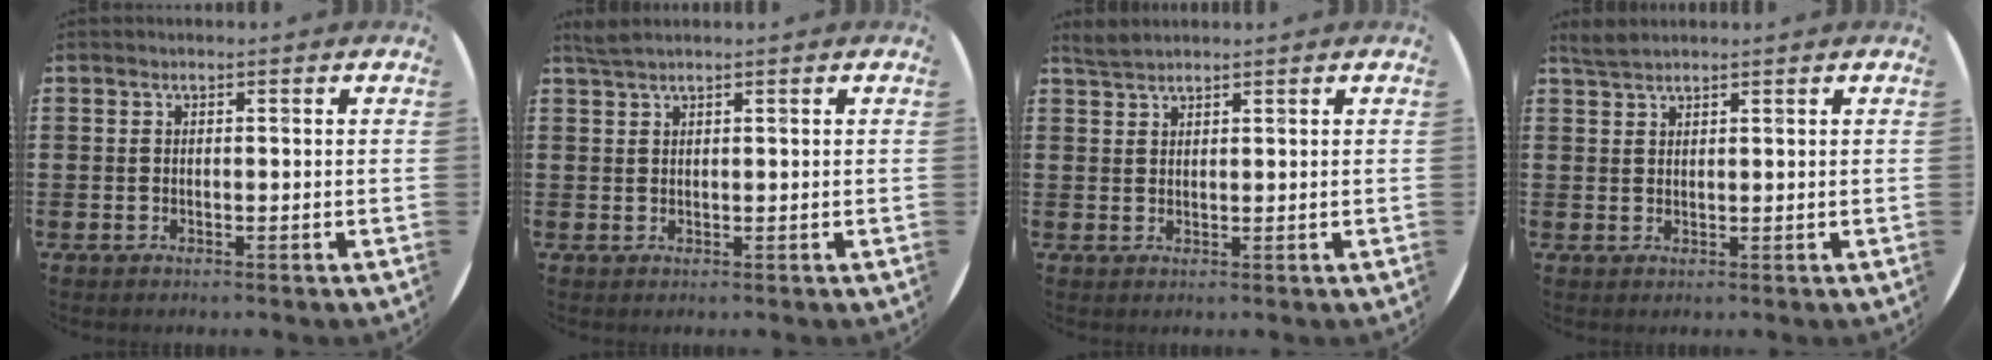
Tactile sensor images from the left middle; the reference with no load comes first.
{"total": 1.4, "force": [1.3, -0.1, 0.6], "torque": [-0.012, 0.002, 0.024]}
{"total": 1.9, "force": [1.9, 0.2, 0.3], "torque": [-0.008, 0.005, 0.036]}
{"total": 2.0, "force": [1.9, 0.3, 0.5], "torque": [-0.012, 0.005, 0.036]}